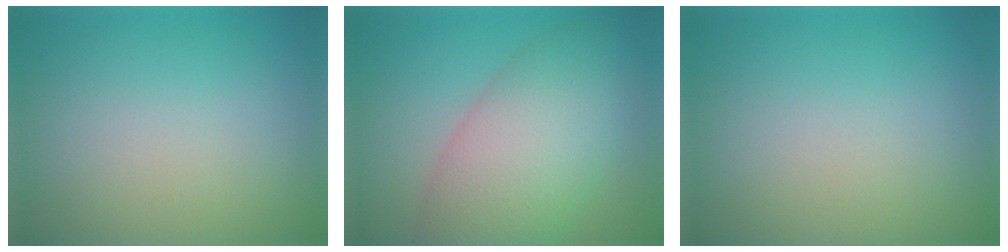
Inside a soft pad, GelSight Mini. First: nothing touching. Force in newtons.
{"total": 8.8, "press": 8.8, "slide": 0.3}
{"total": 0.0}